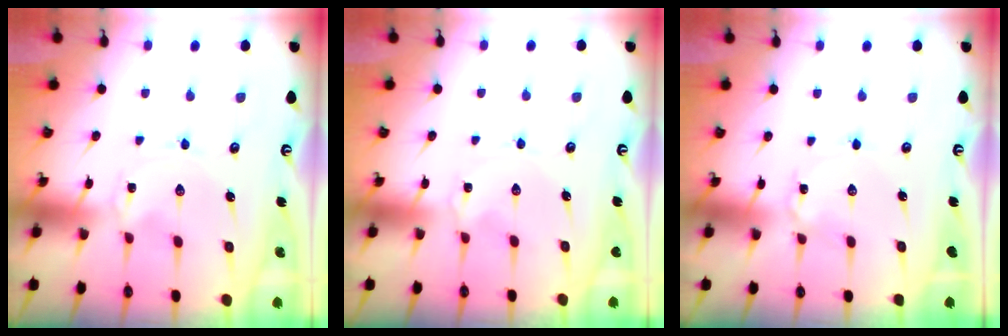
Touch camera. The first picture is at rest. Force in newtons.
{"total": 2.8, "press": 2.8, "slide": 0.4}
{"total": 1.5, "press": 1.5, "slide": 0.1}